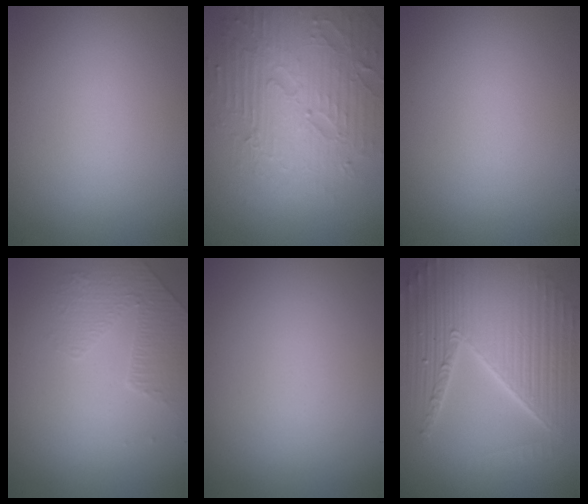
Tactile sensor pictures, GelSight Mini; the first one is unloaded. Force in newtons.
{"total": 6.7, "press": 5.5, "slide": 3.8}
{"total": 0.0}
{"total": 1.6, "press": 1.2, "slide": 1.1}
{"total": 0.0}
{"total": 9.7, "press": 6.0, "slide": 7.6}